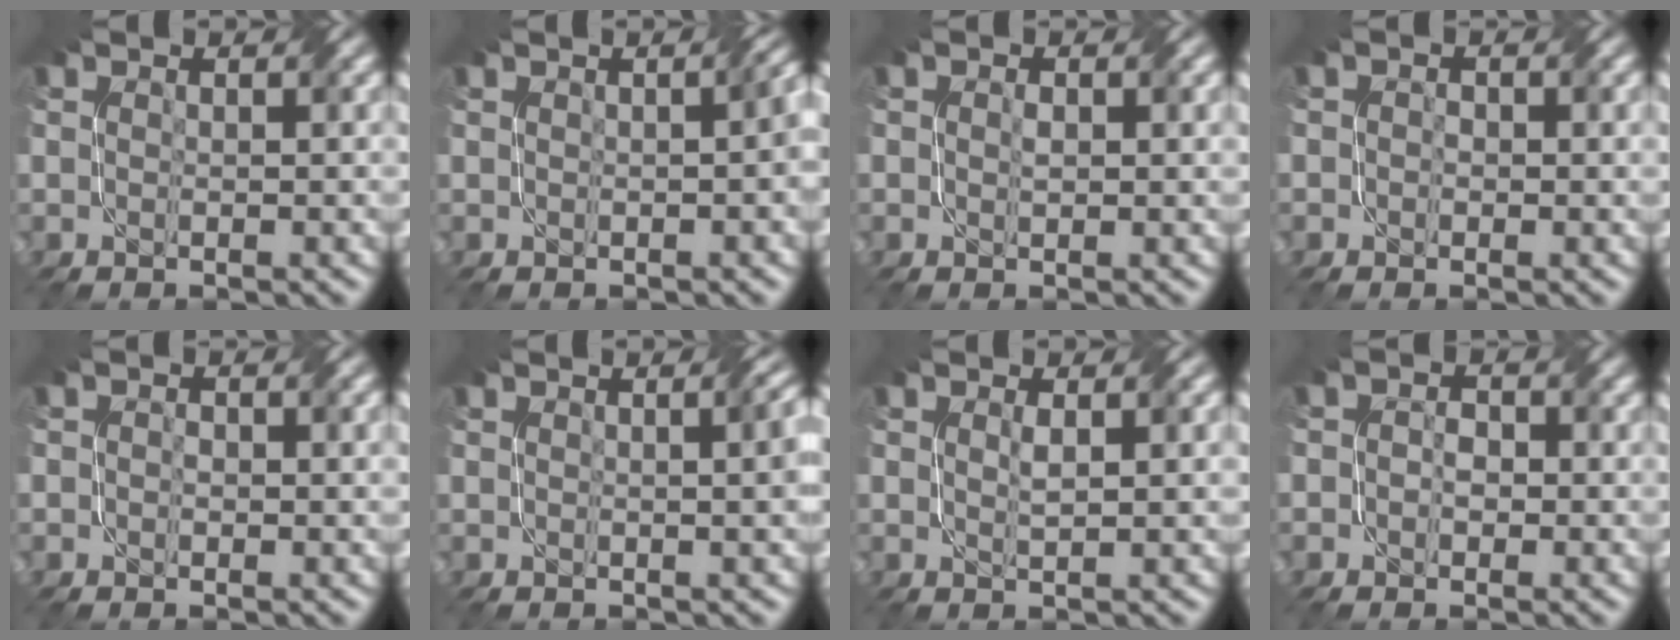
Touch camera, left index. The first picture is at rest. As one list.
[{"total": 2.9, "force": [0.1, 1.0, 2.7], "torque": [-0.017, 0.014, 0.003]}, {"total": 1.2, "force": [0.2, 0.7, 0.9], "torque": [-0.010, -0.002, 0.005]}, {"total": 1.1, "force": [0.0, 0.9, 0.6], "torque": [-0.006, -0.003, -0.001]}, {"total": 1.4, "force": [0.2, 0.9, 1.0], "torque": [-0.013, -0.001, 0.002]}, {"total": 4.6, "force": [0.7, 1.9, 4.2], "torque": [-0.023, 0.015, 0.008]}, {"total": 1.5, "force": [0.5, 0.4, 1.3], "torque": [-0.026, -0.001, 0.012]}, {"total": 1.6, "force": [-0.1, 1.4, 0.8], "torque": [-0.006, -0.002, -0.009]}]